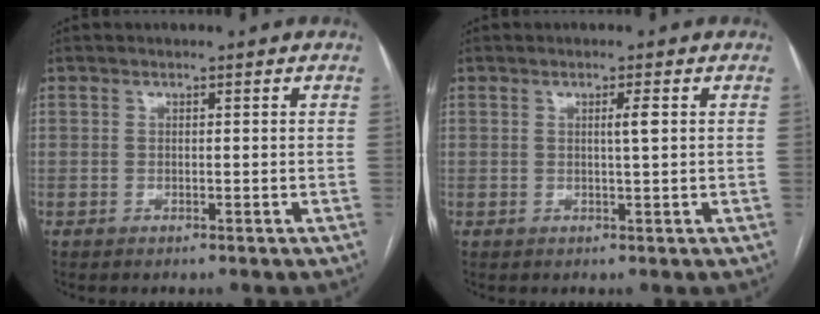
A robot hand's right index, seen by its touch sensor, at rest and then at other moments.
{"total": 1.7, "force": [0.4, -0.2, 1.6], "torque": [-0.028, 0.000, 0.006]}